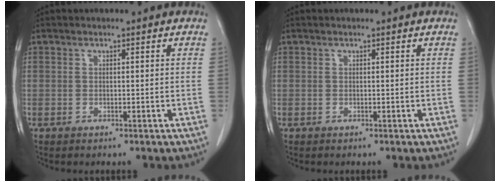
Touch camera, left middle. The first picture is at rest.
{"total": 0.0}